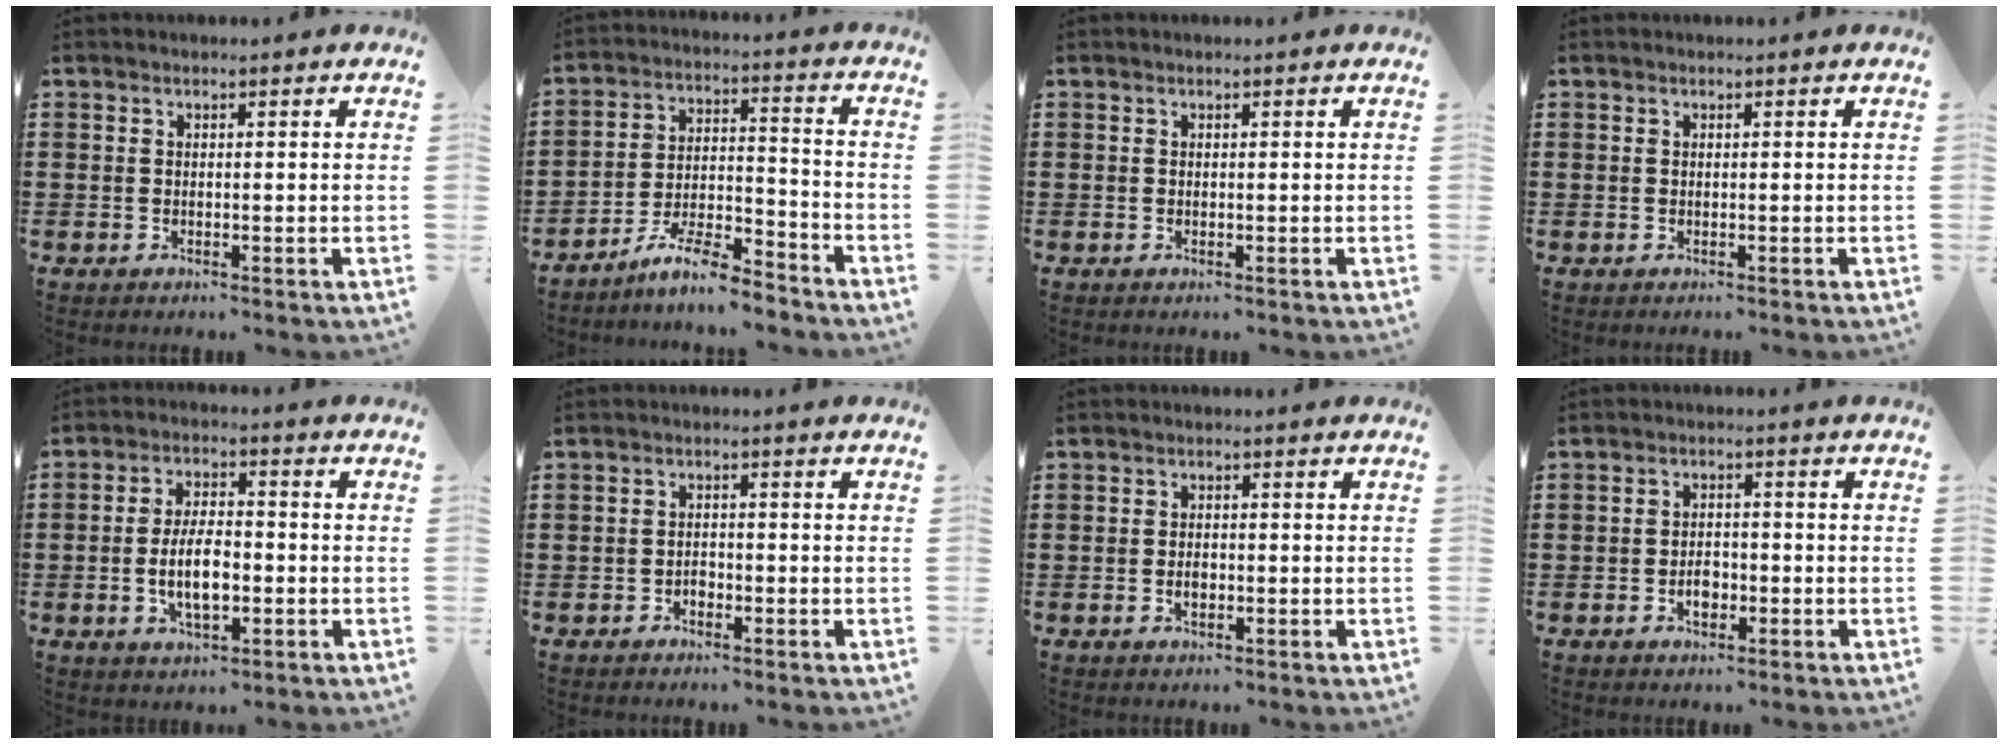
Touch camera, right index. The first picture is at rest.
{"total": 8.2, "force": [-7.3, 0.8, 3.8], "torque": [-0.074, 0.011, -0.139]}
{"total": 0.0}
{"total": 0.0}
{"total": 6.9, "force": [-1.4, 3.1, 6.0], "torque": [-0.117, -0.001, -0.030]}
{"total": 1.3, "force": [-0.9, 0.9, 0.4], "torque": [-0.013, 0.000, -0.019]}
{"total": 1.9, "force": [-0.5, 1.0, 1.5], "torque": [-0.029, 0.002, -0.010]}
{"total": 2.9, "force": [-1.1, 1.8, 2.0], "torque": [-0.031, 0.000, -0.023]}